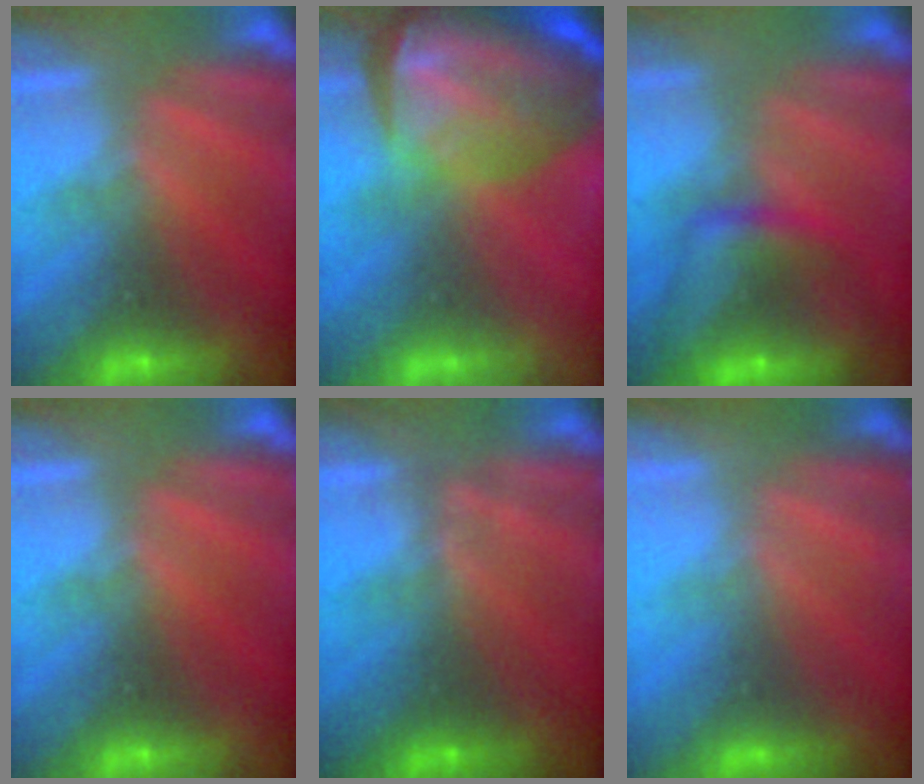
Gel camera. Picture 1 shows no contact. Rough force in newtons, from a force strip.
{"total": 7.8}
{"total": 7.4}
{"total": 0.0}
{"total": 1.4}
{"total": 2.2}